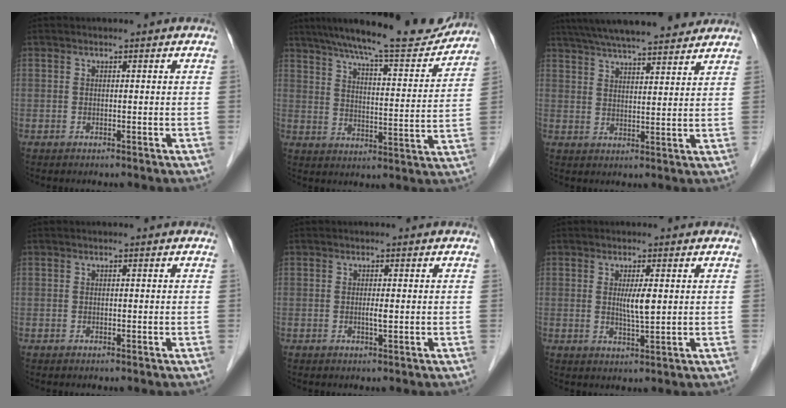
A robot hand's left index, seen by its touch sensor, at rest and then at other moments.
{"total": 18.1, "force": [16.3, 1.6, 7.6], "torque": [-0.120, -0.011, 0.229]}
{"total": 18.0, "force": [15.8, 2.4, 8.3], "torque": [-0.141, 0.040, 0.233]}
{"total": 0.0}
{"total": 1.1, "force": [0.0, 0.0, 1.1], "torque": [-0.024, -0.002, -0.001]}
{"total": 3.4, "force": [0.7, 0.2, 3.3], "torque": [-0.063, -0.006, 0.013]}